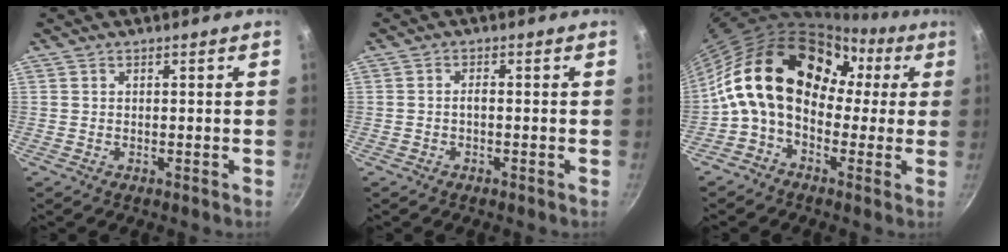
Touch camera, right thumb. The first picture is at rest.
{"total": 1.2, "force": [-0.4, 0.5, 1.0], "torque": [-0.019, 0.009, -0.008]}
{"total": 19.9, "force": [1.9, 14.4, 13.5], "torque": [-0.219, 0.050, 0.006]}